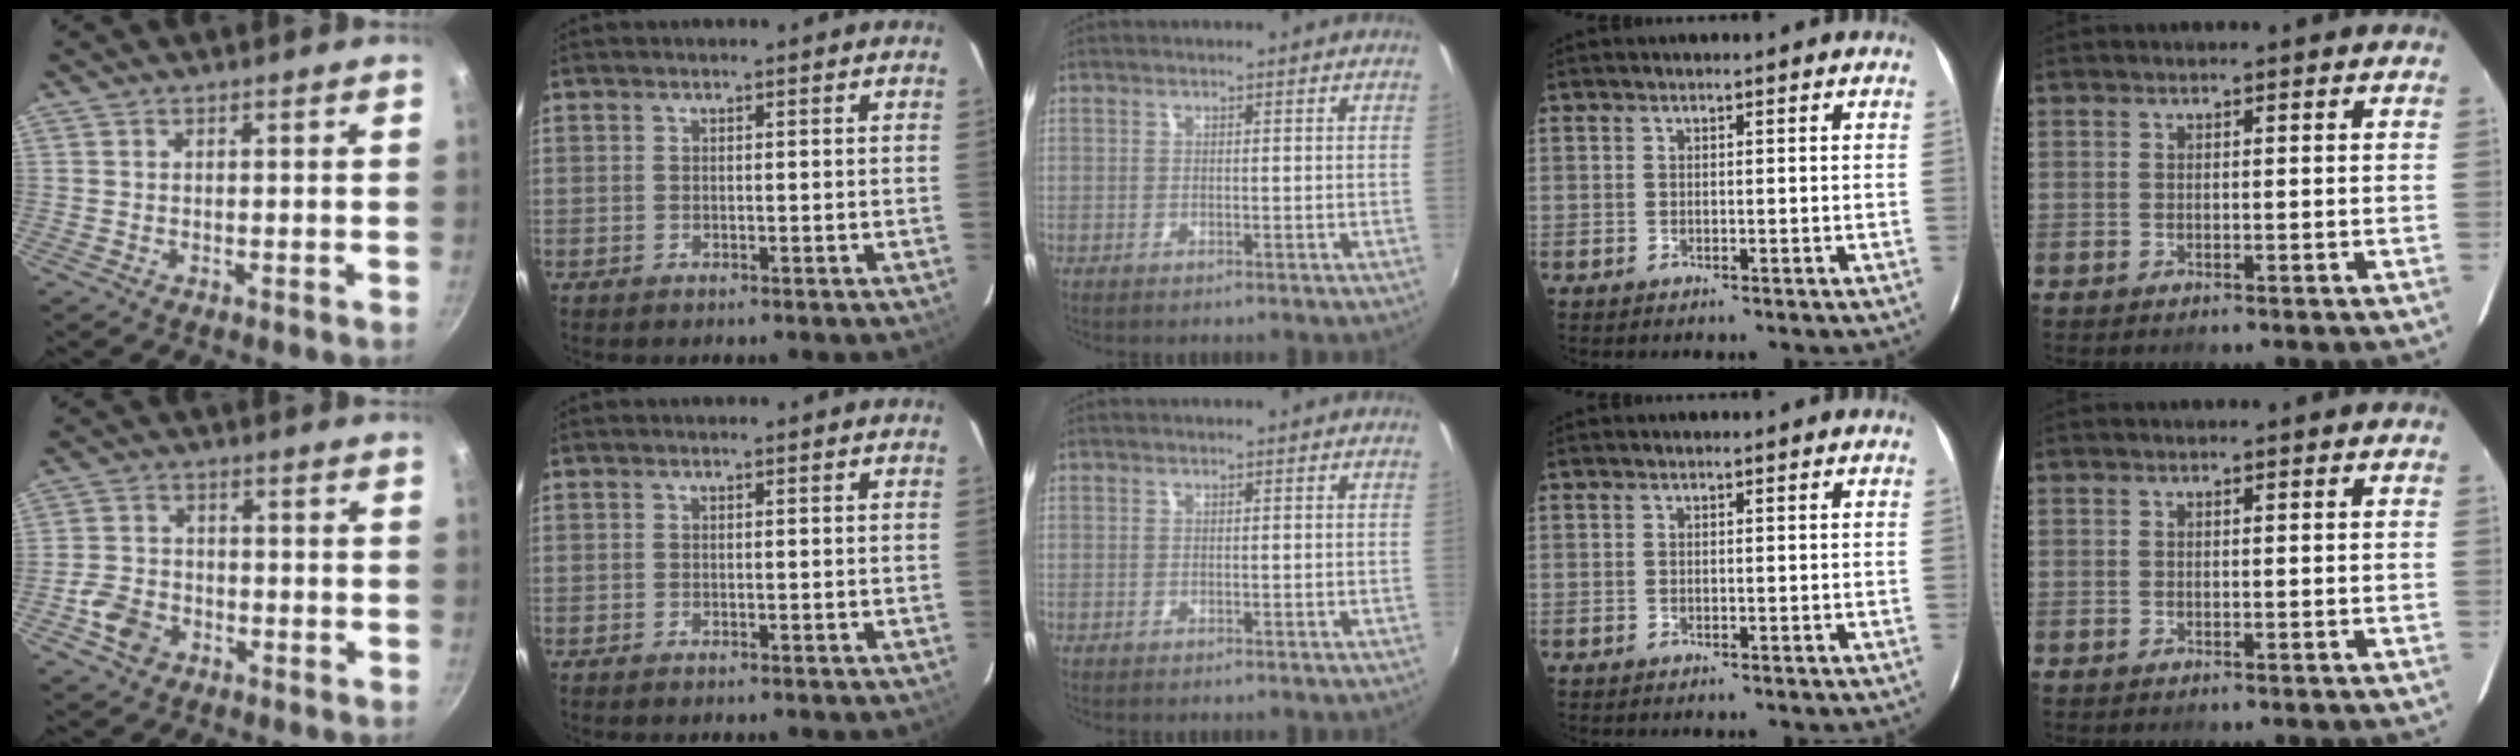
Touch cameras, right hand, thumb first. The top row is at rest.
{"thumb": {"total": 6.6, "force": [-2.8, 5.1, 3.1], "torque": [-0.051, 0.025, -0.058]}}